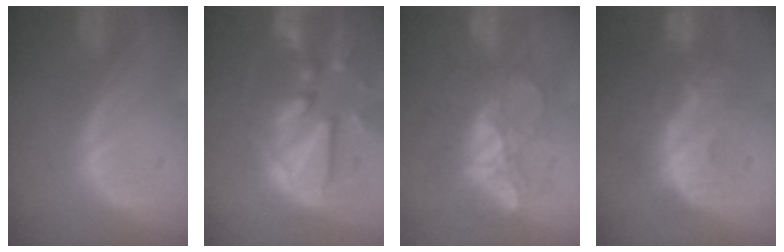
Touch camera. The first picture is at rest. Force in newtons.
{"total": 12.6, "press": 11.0, "slide": 6.2}
{"total": 9.8, "press": 8.5, "slide": 4.8}
{"total": 9.1, "press": 8.9, "slide": 1.8}